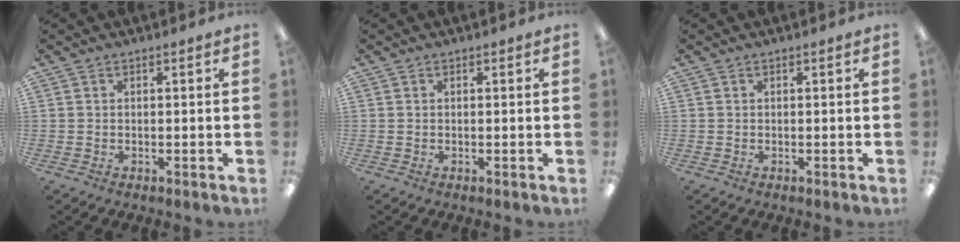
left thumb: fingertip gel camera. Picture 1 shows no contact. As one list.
[{"total": 0.0}, {"total": 0.0}]